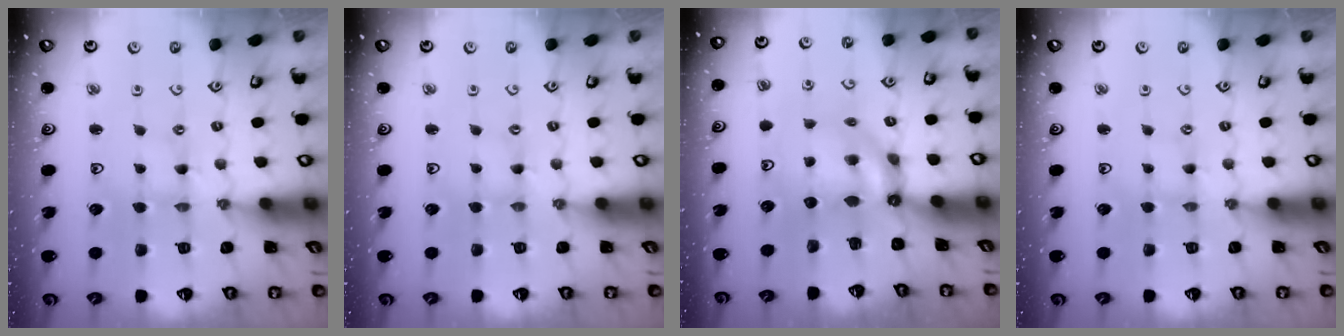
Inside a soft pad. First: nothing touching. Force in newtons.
{"total": 1.7, "press": 1.7, "slide": 0.3}
{"total": 6.4, "press": 6.3, "slide": 0.4}
{"total": 0.9, "press": 0.9, "slide": 0.3}